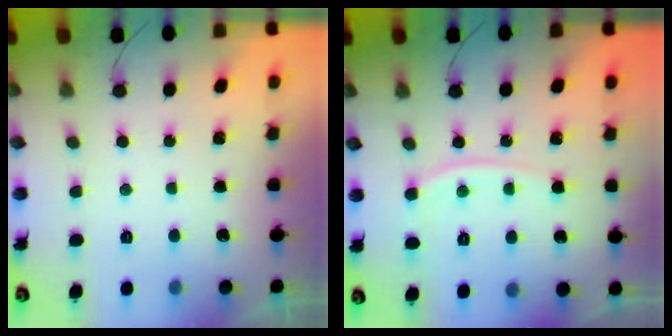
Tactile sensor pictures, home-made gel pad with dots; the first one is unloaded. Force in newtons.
{"total": 5.9, "press": 5.8, "slide": 0.8}